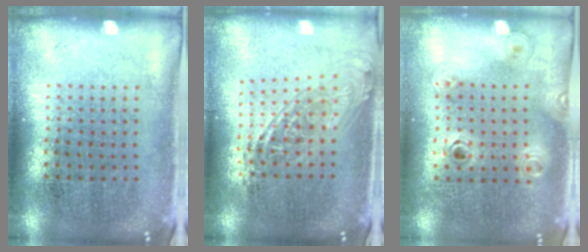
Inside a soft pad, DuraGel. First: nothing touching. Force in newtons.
{"total": 1.7, "press": 1.4, "slide": 1.0}
{"total": 1.2, "press": 1.1, "slide": 0.5}